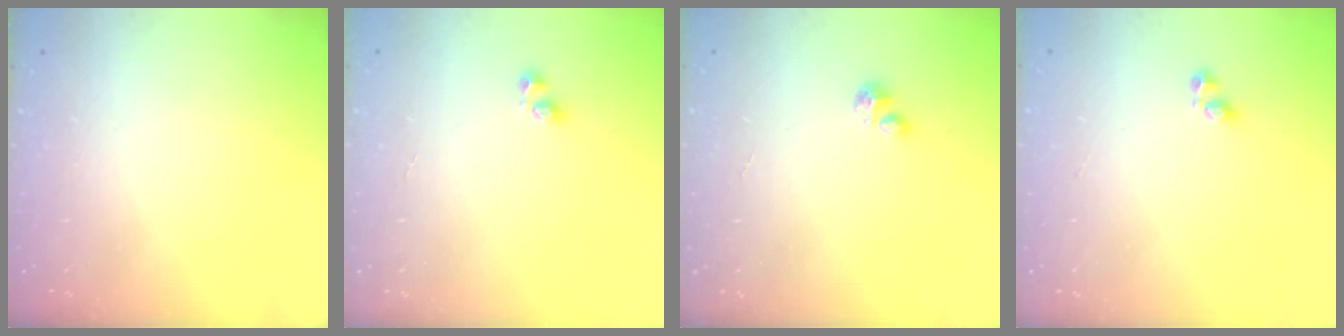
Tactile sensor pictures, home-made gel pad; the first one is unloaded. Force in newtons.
{"total": 2.5, "press": 2.2, "slide": 1.3}
{"total": 2.1, "press": 2.1, "slide": 0.2}
{"total": 2.9, "press": 2.9, "slide": 0.4}